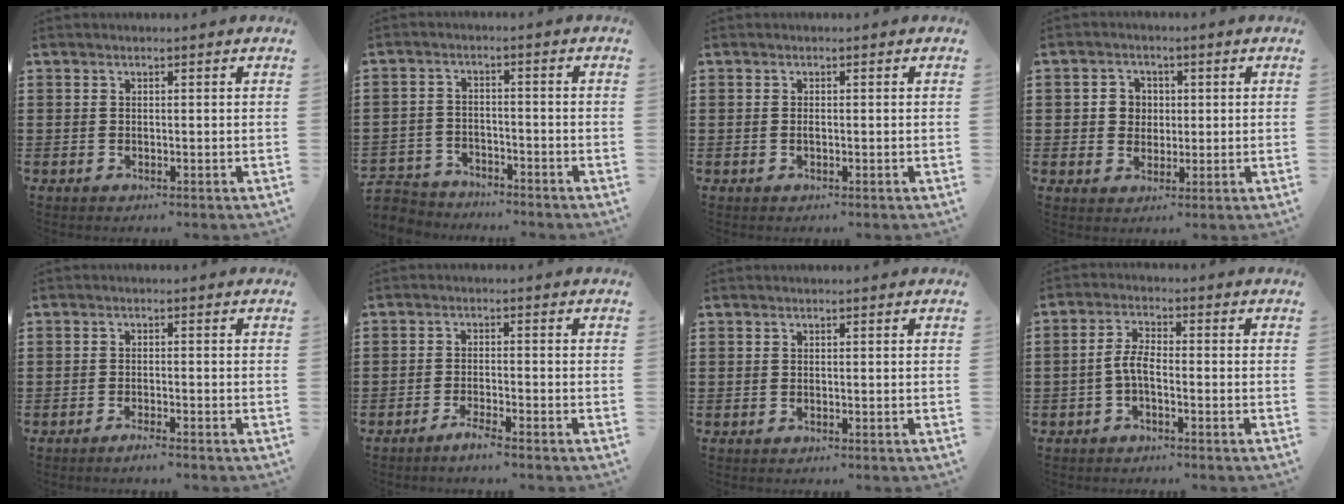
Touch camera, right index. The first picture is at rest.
{"total": 3.9, "force": [-3.9, 0.8, -0.3], "torque": [-0.011, -0.005, -0.086]}
{"total": 0.5, "force": [-0.1, 0.1, 0.5], "torque": [-0.012, -0.004, -0.001]}
{"total": 3.5, "force": [0.3, 3.3, 1.1], "torque": [-0.034, 0.011, 0.001]}
{"total": 1.7, "force": [-1.5, -0.3, 0.7], "torque": [-0.011, -0.004, -0.028]}
{"total": 2.5, "force": [-2.2, -0.4, 1.1], "torque": [-0.018, -0.001, -0.041]}
{"total": 0.0}
{"total": 3.8, "force": [-1.3, 1.3, 3.3], "torque": [-0.081, 0.000, -0.032]}